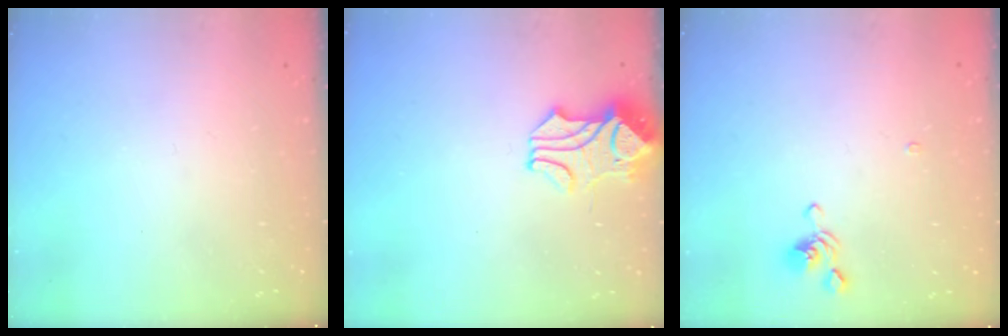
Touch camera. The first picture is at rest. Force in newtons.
{"total": 2.3, "press": 2.0, "slide": 1.1}
{"total": 3.8, "press": 3.7, "slide": 0.6}